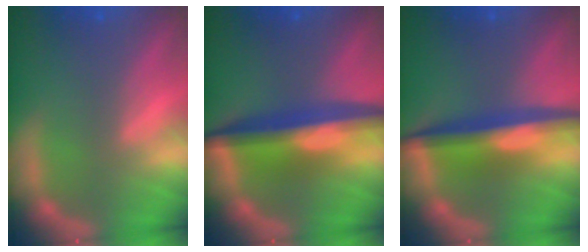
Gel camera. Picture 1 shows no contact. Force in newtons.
{"total": 8.5}
{"total": 7.1}